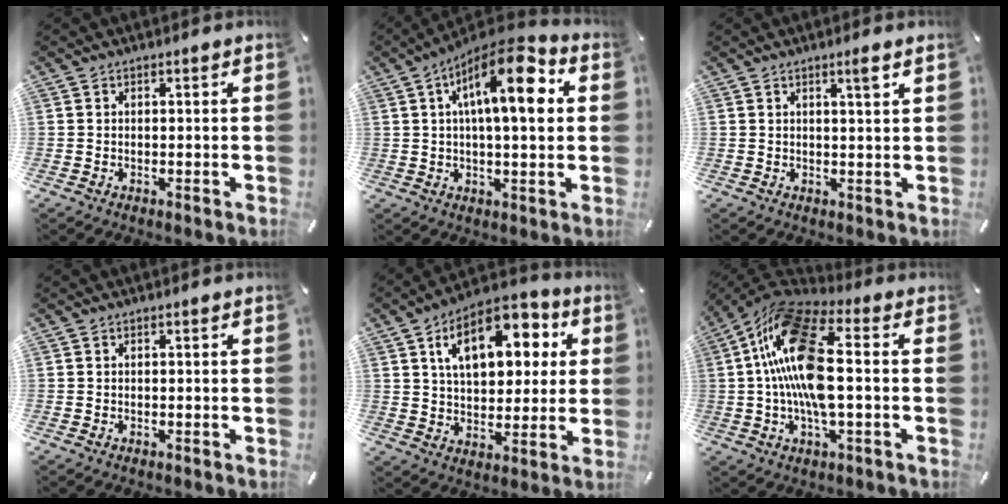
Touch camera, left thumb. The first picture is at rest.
{"total": 16.0, "force": [5.2, 5.6, 14.0], "torque": [-0.205, -0.016, 0.077]}
{"total": 2.7, "force": [1.6, 0.0, 2.2], "torque": [-0.038, -0.006, 0.025]}
{"total": 0.0}
{"total": 16.6, "force": [7.0, 9.8, 11.4], "torque": [-0.175, -0.013, 0.119]}
{"total": 18.6, "force": [0.3, 8.4, 16.6], "torque": [-0.344, 0.000, 0.003]}